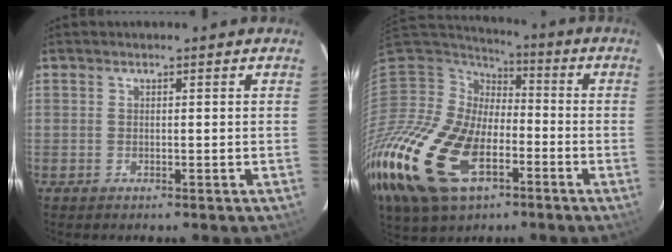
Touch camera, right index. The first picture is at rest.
{"total": 29.1, "force": [-13.3, 16.8, 19.6], "torque": [-0.464, -0.051, -0.239]}